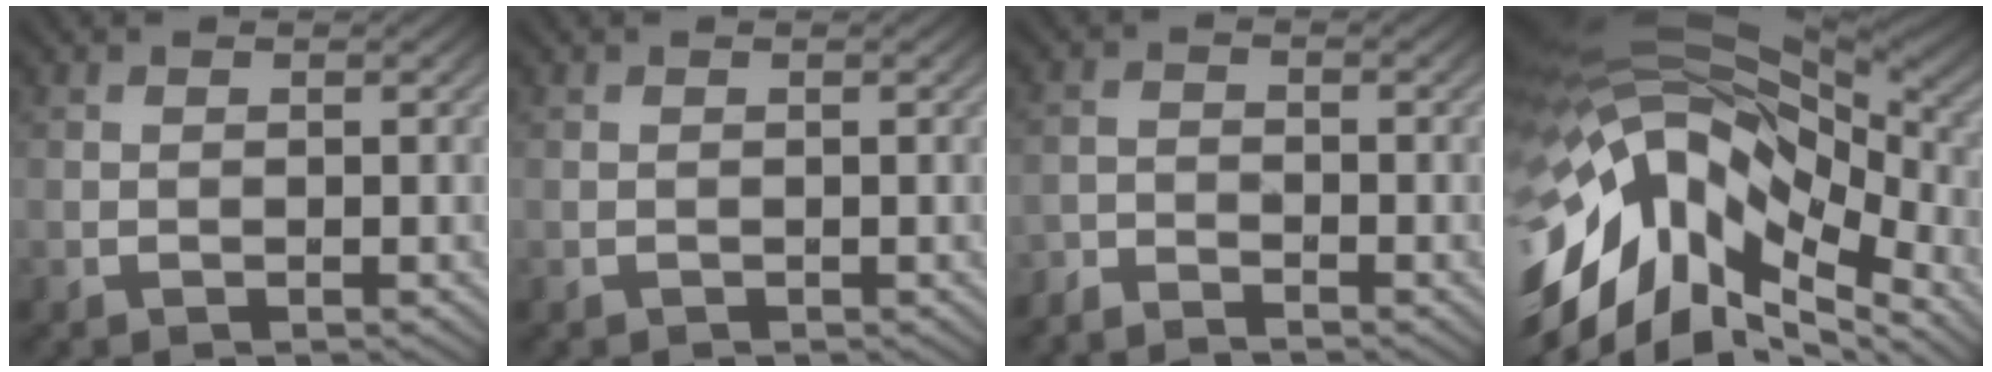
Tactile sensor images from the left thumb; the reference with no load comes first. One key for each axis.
{"total": 0.0}
{"total": 2.5, "fx": -2.4, "fy": 0.2, "fz": 0.4, "tx": -0.012, "ty": -0.005, "tz": -0.056}
{"total": 17.8, "fx": -6.8, "fy": 9.4, "fz": 13.5, "tx": -0.288, "ty": -0.014, "tz": -0.115}